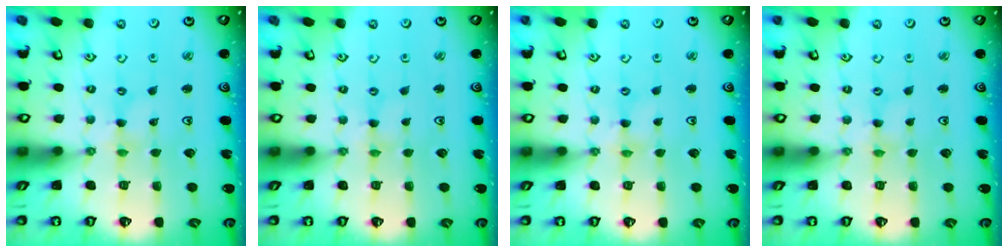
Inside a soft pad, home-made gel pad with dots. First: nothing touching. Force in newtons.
{"total": 0.6, "press": 0.6, "slide": 0.2}
{"total": 1.3, "press": 1.2, "slide": 0.2}
{"total": 0.0}